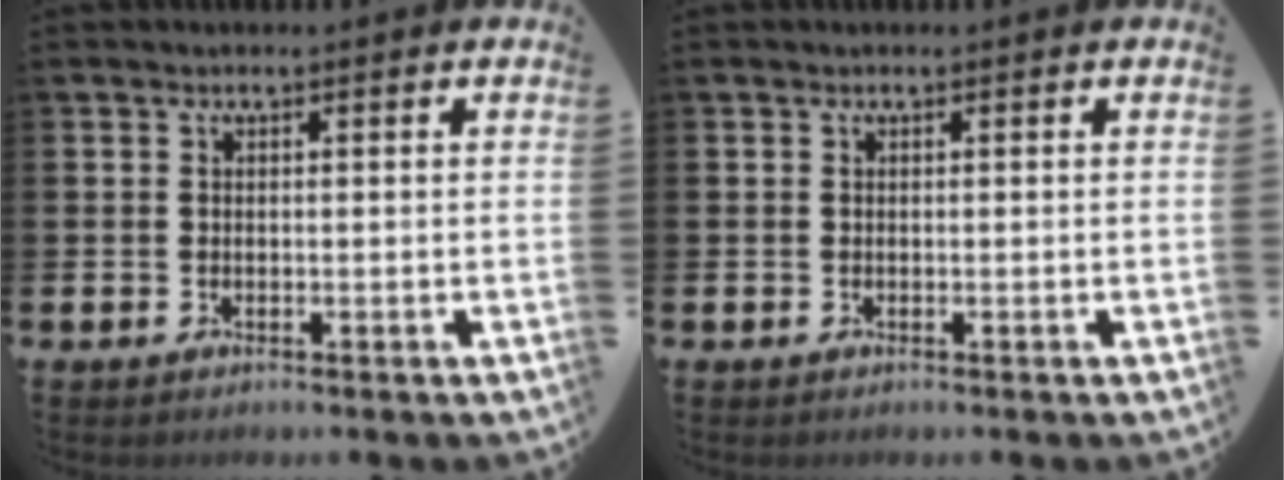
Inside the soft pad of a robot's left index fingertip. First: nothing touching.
{"total": 0.0}